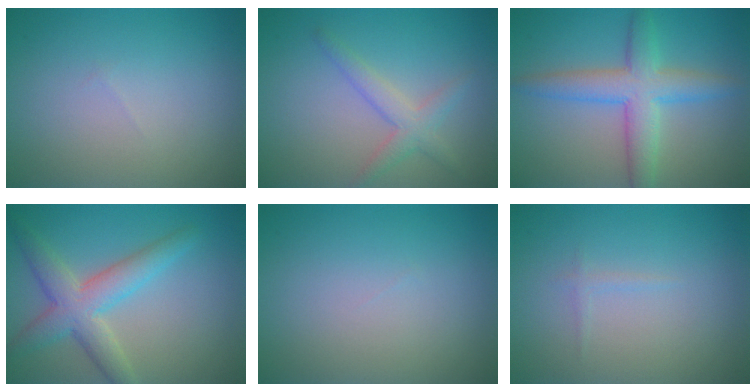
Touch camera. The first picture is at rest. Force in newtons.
{"total": 2.6, "press": 2.6, "slide": 0.1}
{"total": 5.3, "press": 5.3, "slide": 0.2}
{"total": 5.1, "press": 5.1, "slide": 0.3}
{"total": 0.0}
{"total": 0.6, "press": 0.6, "slide": 0.0}